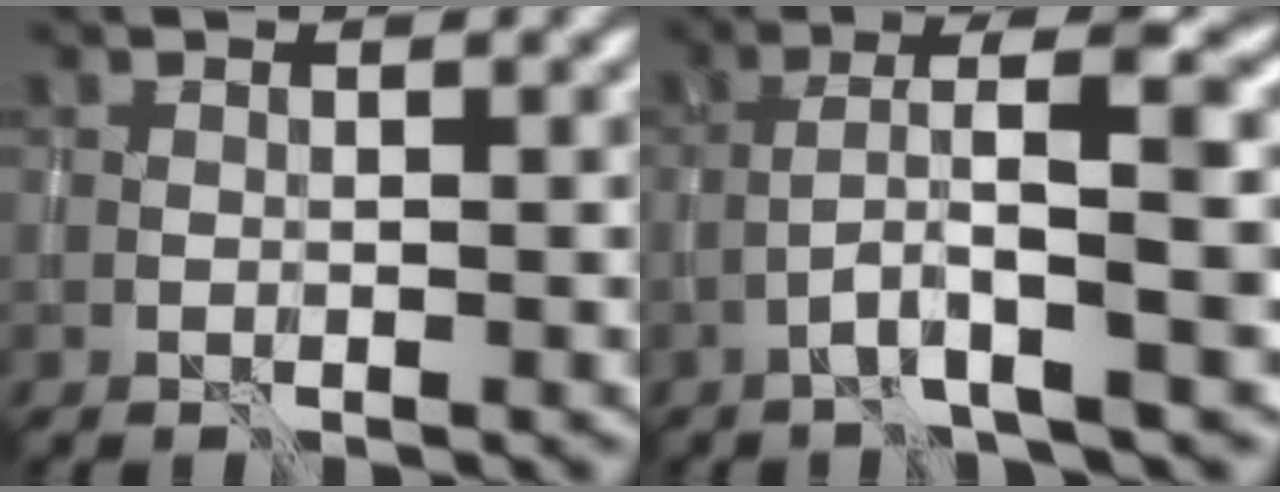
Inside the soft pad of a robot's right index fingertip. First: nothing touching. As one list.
[{"total": 5.4, "force": [-0.9, 0.5, 5.3], "torque": [-0.089, 0.021, -0.023]}]